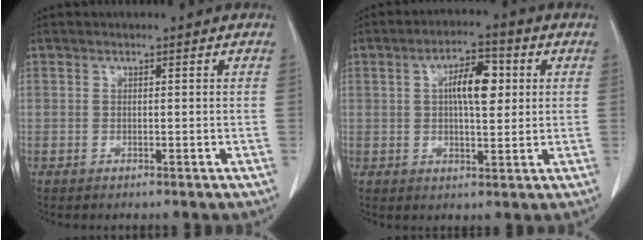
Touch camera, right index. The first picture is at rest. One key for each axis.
{"total": 6.7, "fx": 1.2, "fy": 2.0, "fz": 6.3, "tx": -0.112, "ty": 0.012, "tz": 0.020}